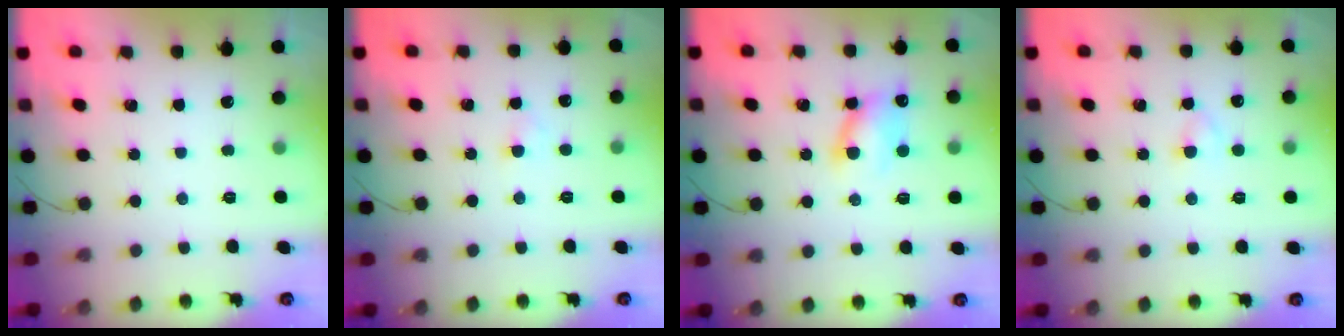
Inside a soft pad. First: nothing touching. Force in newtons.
{"total": 1.6, "press": 1.4, "slide": 0.8}
{"total": 8.3, "press": 8.2, "slide": 1.3}
{"total": 2.5, "press": 2.3, "slide": 1.0}